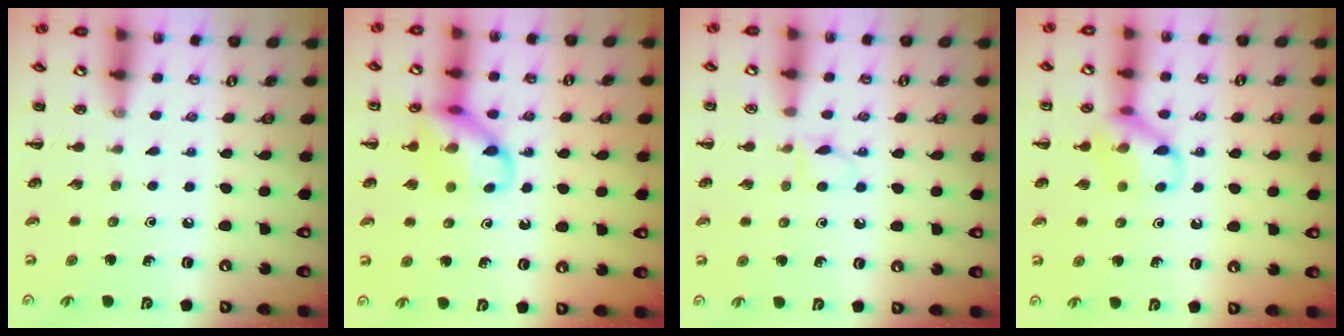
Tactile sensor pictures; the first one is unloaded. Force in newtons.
{"total": 11.7, "press": 11.7, "slide": 0.7}
{"total": 3.9, "press": 3.9, "slide": 0.8}
{"total": 11.9, "press": 11.8, "slide": 1.5}